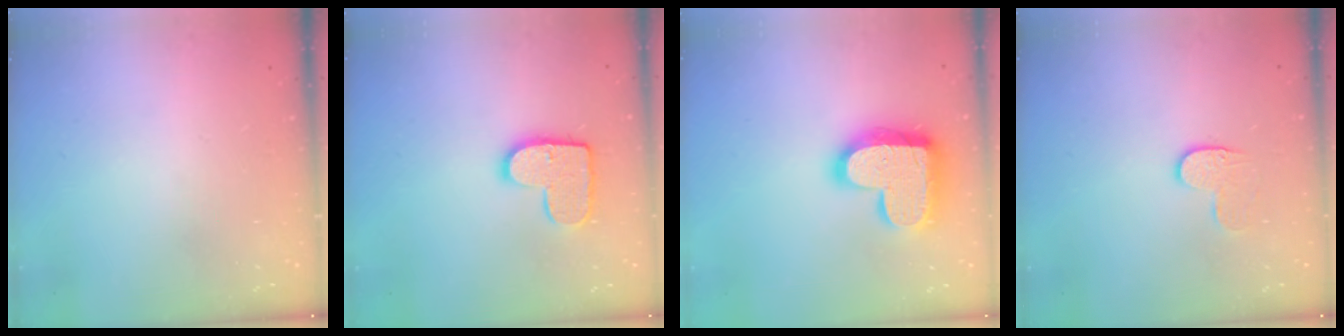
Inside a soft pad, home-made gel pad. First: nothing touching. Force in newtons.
{"total": 11.8, "press": 11.7, "slide": 0.6}
{"total": 19.2, "press": 19.2, "slide": 1.3}
{"total": 7.0, "press": 6.9, "slide": 0.6}